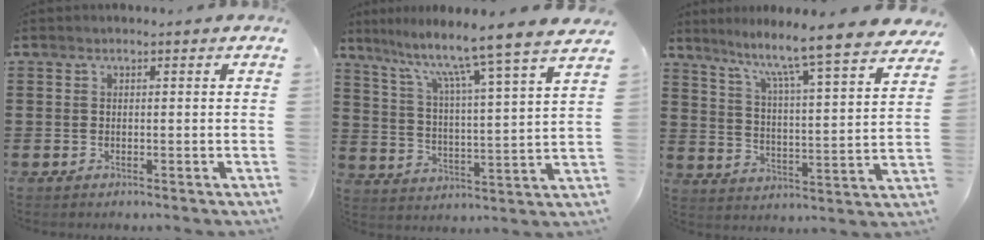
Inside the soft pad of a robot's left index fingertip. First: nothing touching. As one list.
[{"total": 9.0, "force": [7.4, -1.5, 4.9], "torque": [-0.115, -0.063, 0.112]}, {"total": 7.7, "force": [6.6, -0.9, 3.8], "torque": [-0.093, -0.062, 0.099]}]